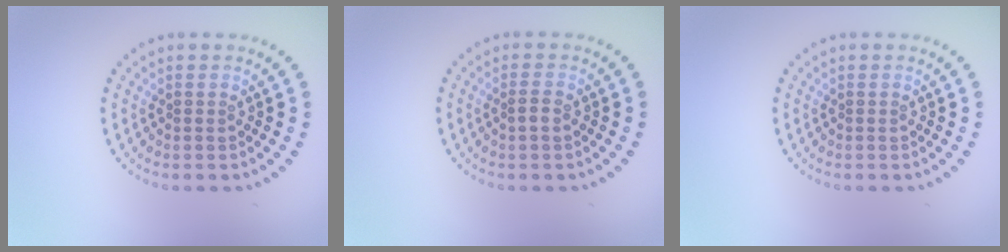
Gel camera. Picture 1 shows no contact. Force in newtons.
{"total": 1.0, "press": 1.0, "slide": 0.3}
{"total": 0.0}